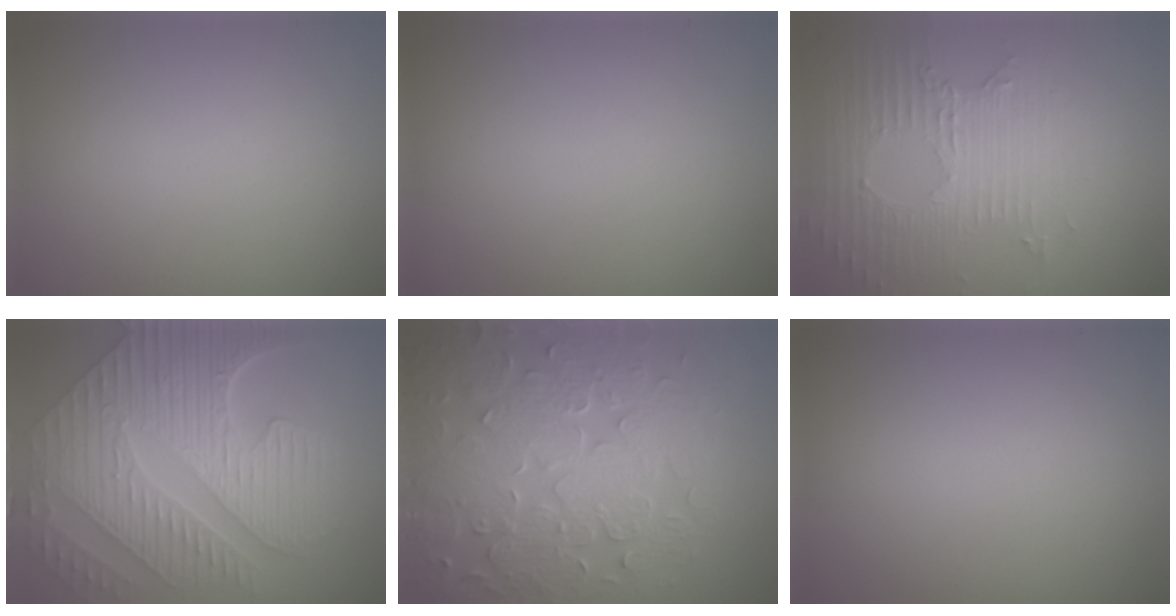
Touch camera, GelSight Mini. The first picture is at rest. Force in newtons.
{"total": 0.0}
{"total": 4.5, "press": 3.1, "slide": 3.2}
{"total": 10.4, "press": 7.3, "slide": 7.4}
{"total": 8.7, "press": 6.3, "slide": 6.0}
{"total": 0.0}